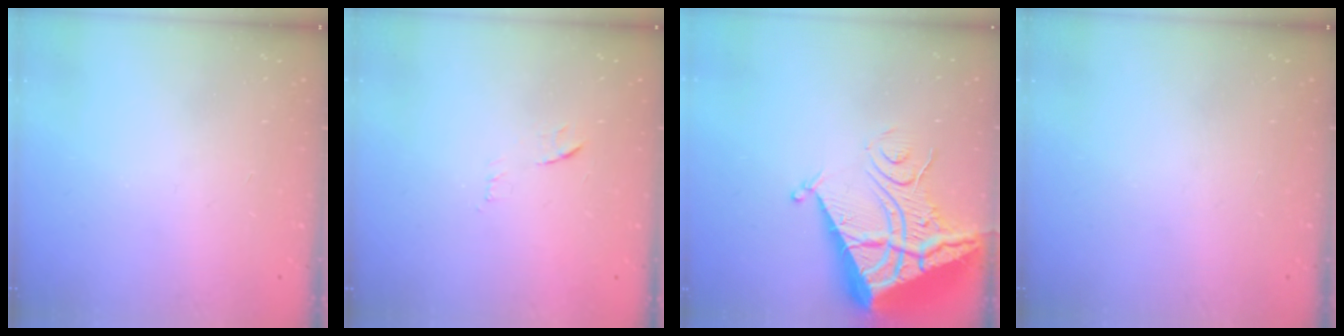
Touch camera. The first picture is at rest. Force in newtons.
{"total": 8.1, "press": 8.0, "slide": 0.7}
{"total": 12.2, "press": 12.1, "slide": 1.3}
{"total": 0.0}